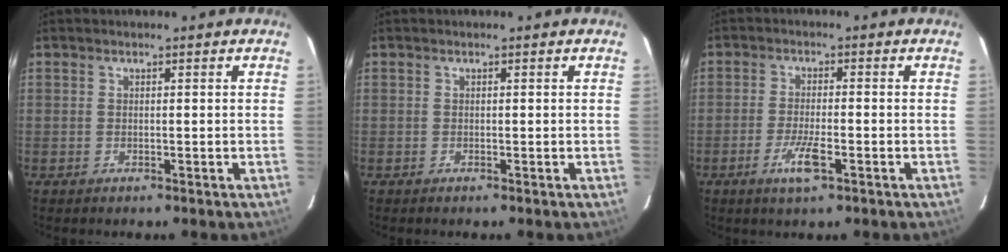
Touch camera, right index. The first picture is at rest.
{"total": 0.0}
{"total": 4.7, "force": [-2.2, 0.6, 4.1], "torque": [-0.081, -0.006, -0.040]}